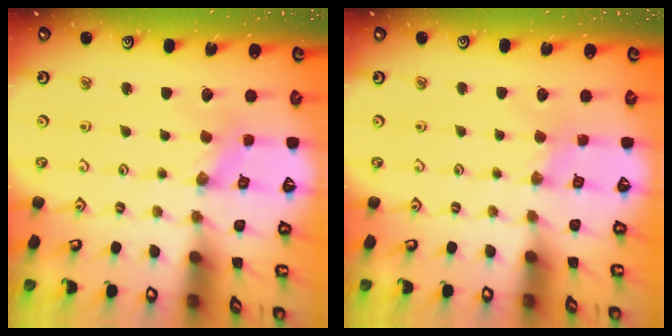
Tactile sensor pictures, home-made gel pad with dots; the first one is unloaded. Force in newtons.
{"total": 2.4, "press": 2.4, "slide": 0.4}